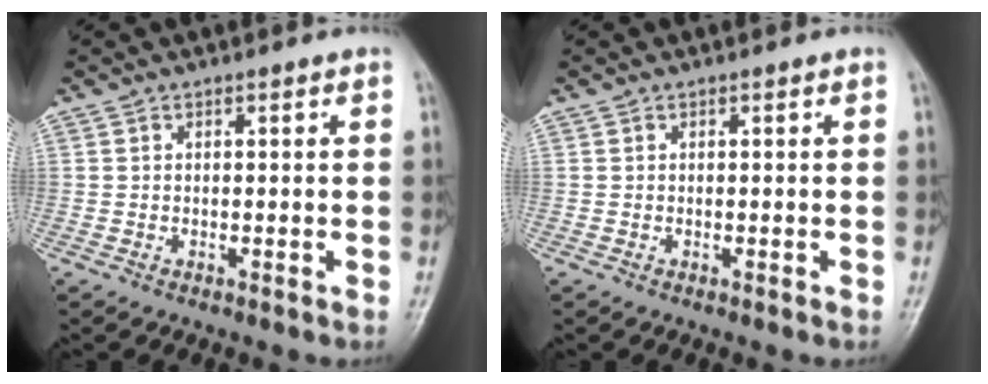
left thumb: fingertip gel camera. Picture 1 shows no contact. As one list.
[{"total": 0.0}]